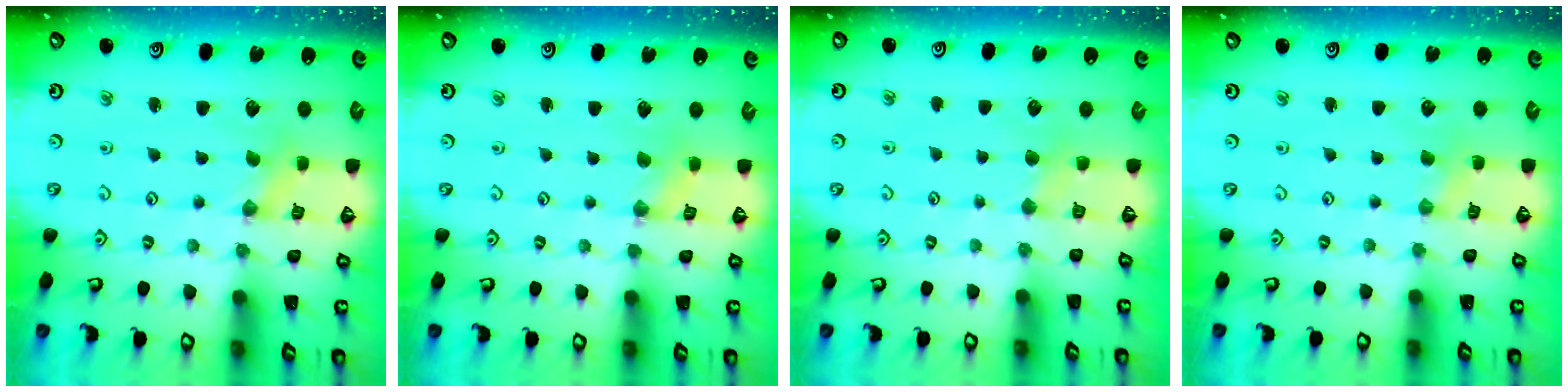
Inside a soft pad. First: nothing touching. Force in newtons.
{"total": 0.7, "press": 0.7, "slide": 0.2}
{"total": 2.8, "press": 2.8, "slide": 0.5}
{"total": 1.5, "press": 1.5, "slide": 0.3}